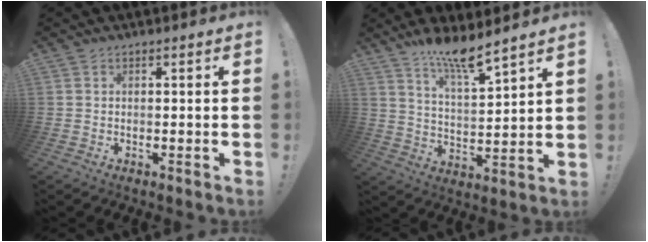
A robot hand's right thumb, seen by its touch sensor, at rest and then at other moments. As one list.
[{"total": 10.8, "force": [9.1, 0.5, 5.8], "torque": [-0.098, -0.067, 0.153]}]